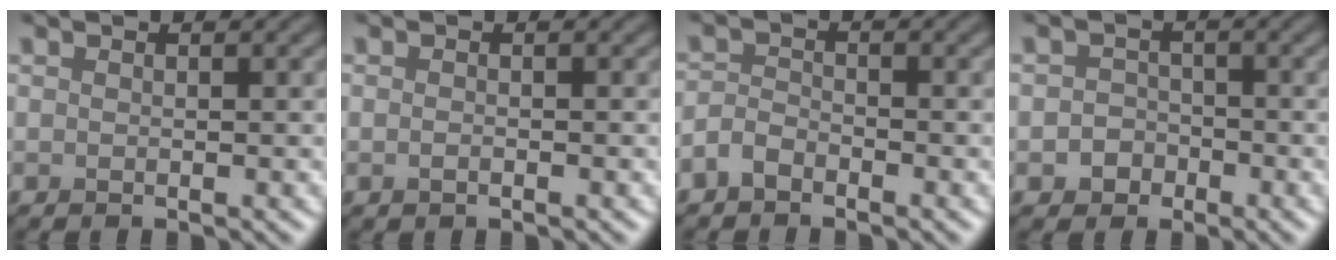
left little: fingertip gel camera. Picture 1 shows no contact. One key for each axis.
{"total": 0.6, "fx": -0.2, "fy": 0.3, "fz": 0.5, "tx": -0.012, "ty": -0.001, "tz": -0.005}
{"total": 1.9, "fx": -1.4, "fy": 1.1, "fz": 0.8, "tx": -0.017, "ty": 0.005, "tz": -0.035}
{"total": 2.1, "fx": -0.9, "fy": 1.8, "fz": 0.5, "tx": -0.001, "ty": 0.005, "tz": -0.020}